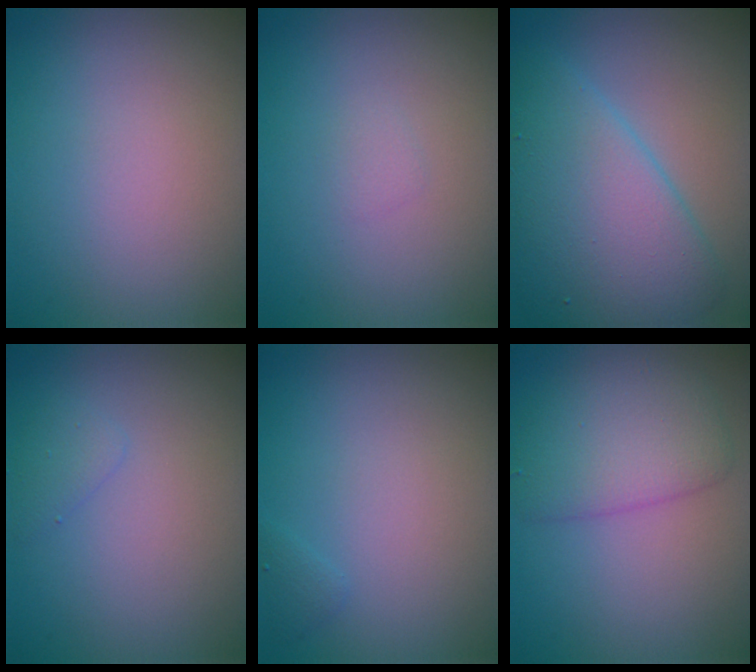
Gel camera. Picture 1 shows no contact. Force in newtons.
{"total": 0.6, "press": 0.6, "slide": 0.0}
{"total": 7.6, "press": 7.6, "slide": 0.2}
{"total": 1.0, "press": 1.0, "slide": 0.1}
{"total": 0.6, "press": 0.6, "slide": 0.1}
{"total": 4.3, "press": 4.3, "slide": 0.0}